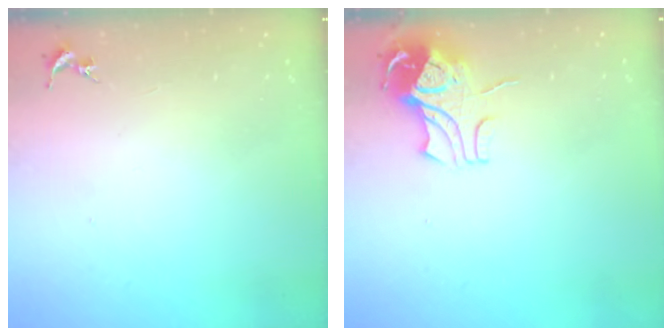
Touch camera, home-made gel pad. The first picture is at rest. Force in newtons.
{"total": 9.3, "press": 9.3, "slide": 1.2}